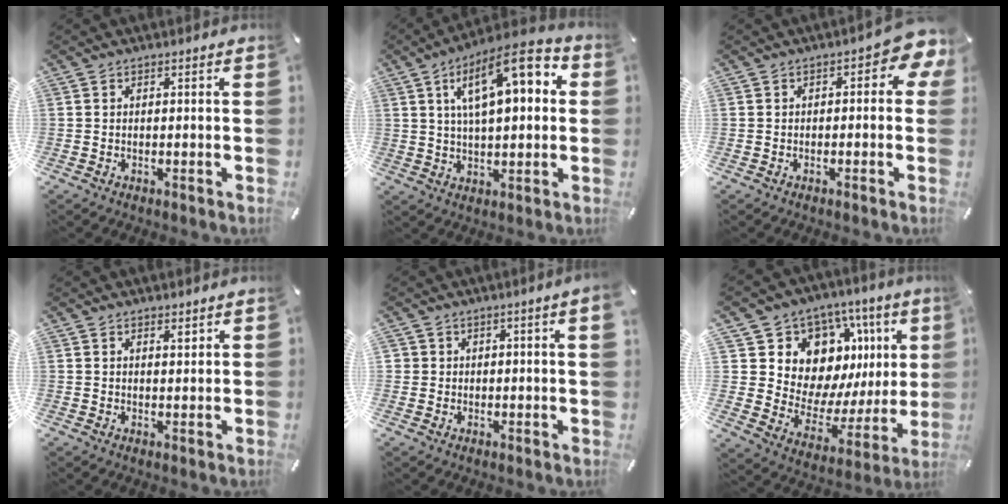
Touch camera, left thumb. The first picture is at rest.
{"total": 15.6, "force": [6.2, 6.4, 12.8], "torque": [-0.199, -0.014, 0.100]}
{"total": 4.5, "force": [0.2, 2.5, 3.7], "torque": [-0.048, 0.003, 0.000]}
{"total": 1.6, "force": [1.4, 0.6, 0.6], "torque": [0.005, -0.009, 0.023]}
{"total": 1.4, "force": [0.7, 0.7, 1.1], "torque": [-0.022, 0.002, 0.011]}
{"total": 12.1, "force": [6.6, 9.5, 3.4], "torque": [-0.031, -0.096, 0.130]}